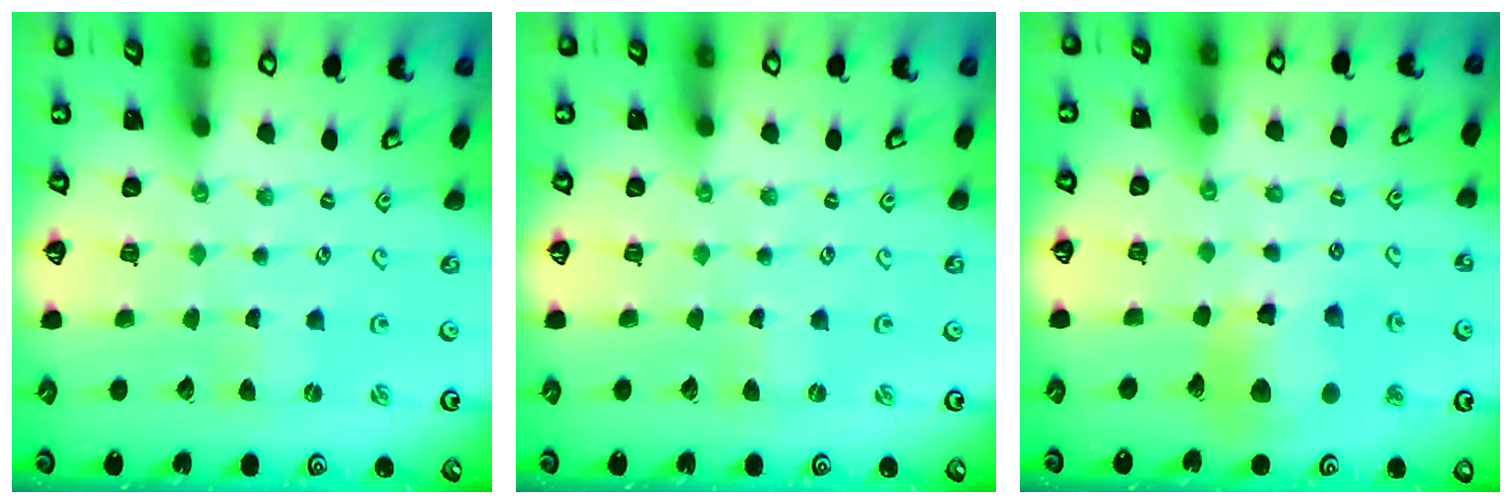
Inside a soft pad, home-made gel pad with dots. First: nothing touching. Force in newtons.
{"total": 0.0}
{"total": 11.1, "press": 11.1, "slide": 0.9}